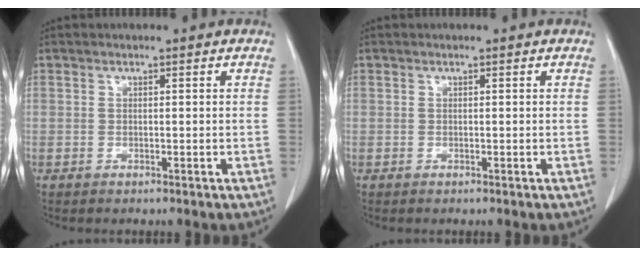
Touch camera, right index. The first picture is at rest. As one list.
[{"total": 0.0}]